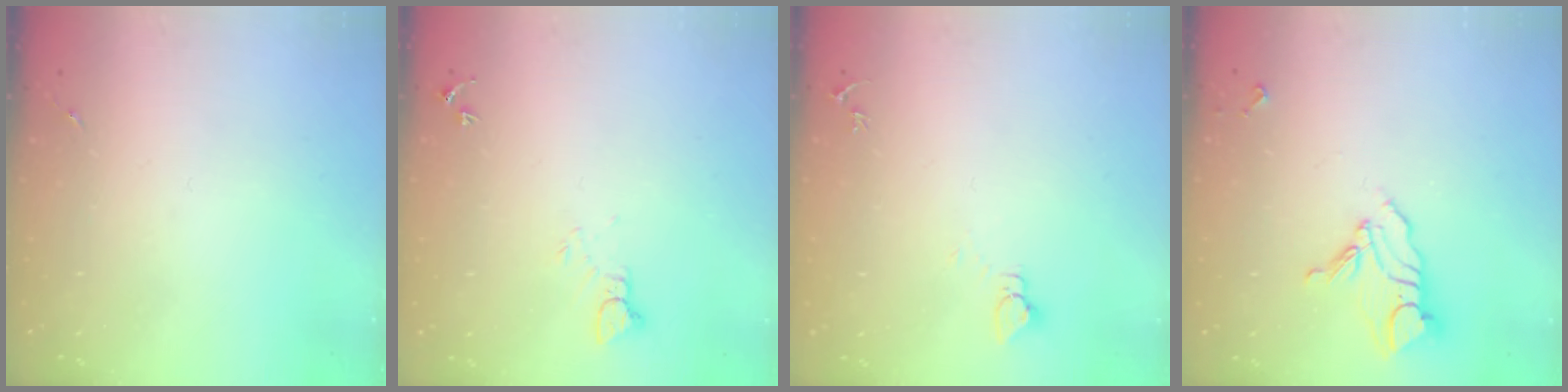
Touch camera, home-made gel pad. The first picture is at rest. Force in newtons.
{"total": 4.5, "press": 4.5, "slide": 0.3}
{"total": 2.7, "press": 2.7, "slide": 0.2}
{"total": 10.7, "press": 10.6, "slide": 1.0}